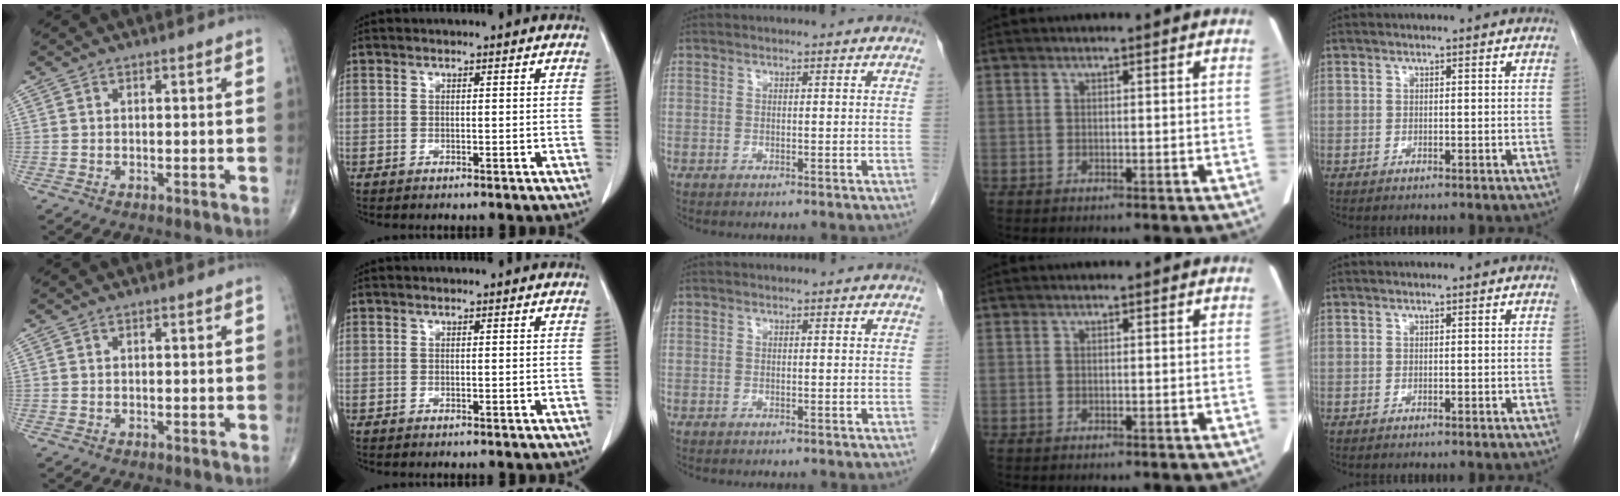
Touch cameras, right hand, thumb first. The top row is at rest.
{}